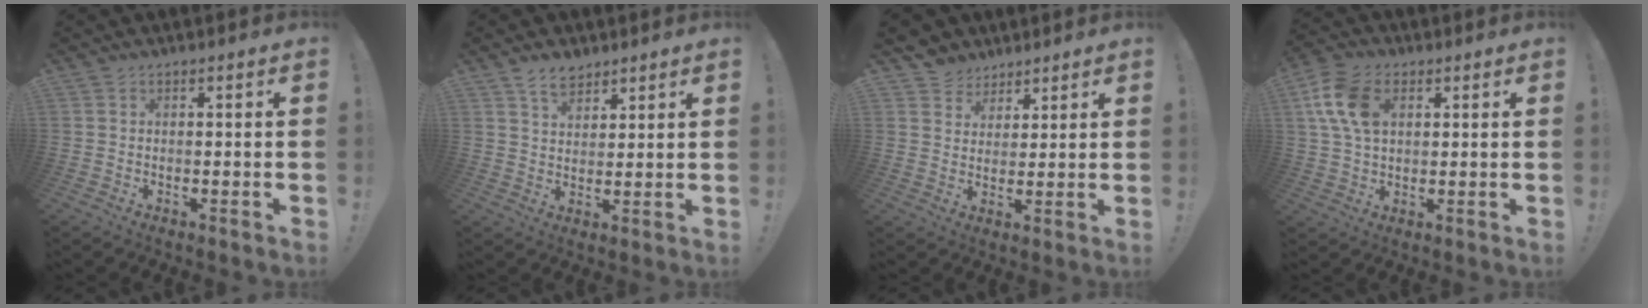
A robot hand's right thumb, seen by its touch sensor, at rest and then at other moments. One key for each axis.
{"total": 5.8, "fx": 4.3, "fy": 3.2, "fz": 2.1, "tx": -0.028, "ty": -0.023, "tz": 0.079}
{"total": 5.2, "fx": 3.4, "fy": 4.0, "fz": 0.1, "tx": -0.004, "ty": -0.029, "tz": 0.067}
{"total": 12.3, "fx": 3.9, "fy": 8.1, "fz": 8.4, "tx": -0.161, "ty": 0.004, "tz": 0.074}